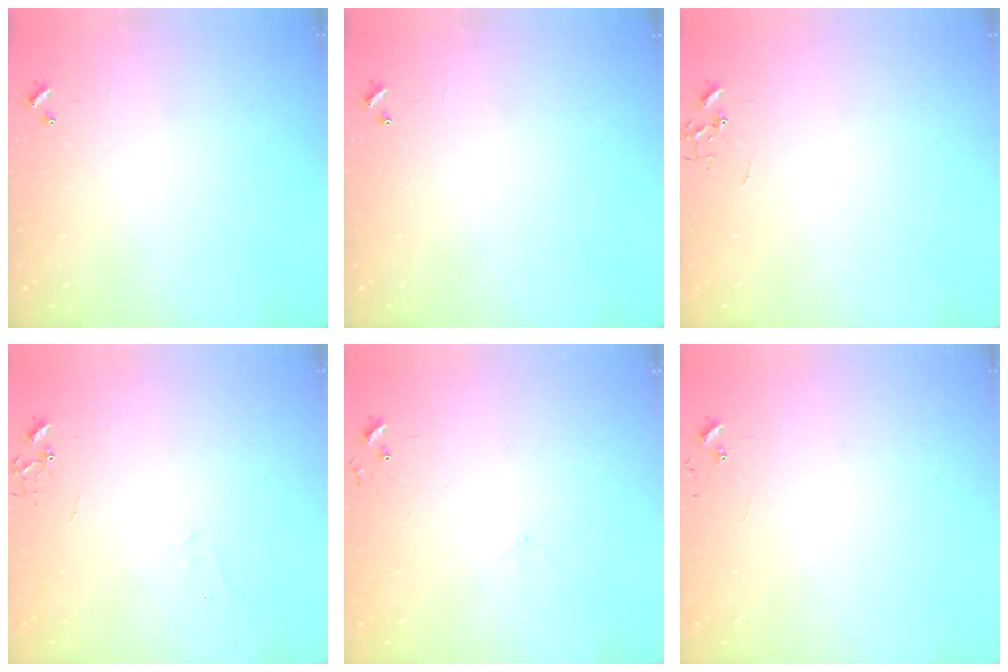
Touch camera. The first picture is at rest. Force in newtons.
{"total": 0.0}
{"total": 0.0}
{"total": 4.3, "press": 4.2, "slide": 0.5}
{"total": 5.4, "press": 5.4, "slide": 0.6}
{"total": 5.5, "press": 5.5, "slide": 0.4}